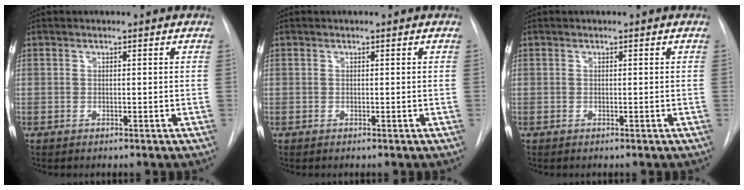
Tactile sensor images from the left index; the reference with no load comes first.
{"total": 0.0}
{"total": 0.0}